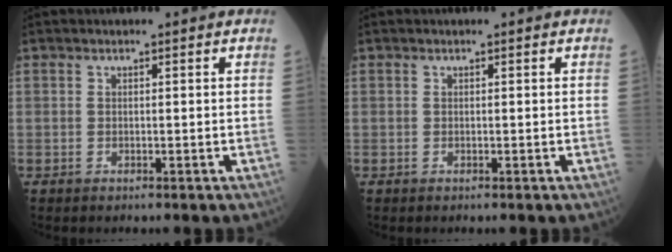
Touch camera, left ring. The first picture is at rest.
{"total": 0.0}